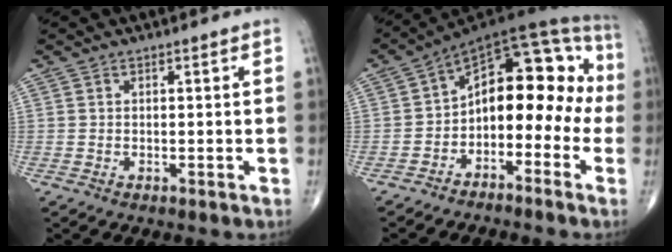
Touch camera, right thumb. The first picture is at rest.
{"total": 16.1, "force": [-2.9, 9.8, 12.4], "torque": [-0.124, 0.092, -0.054]}